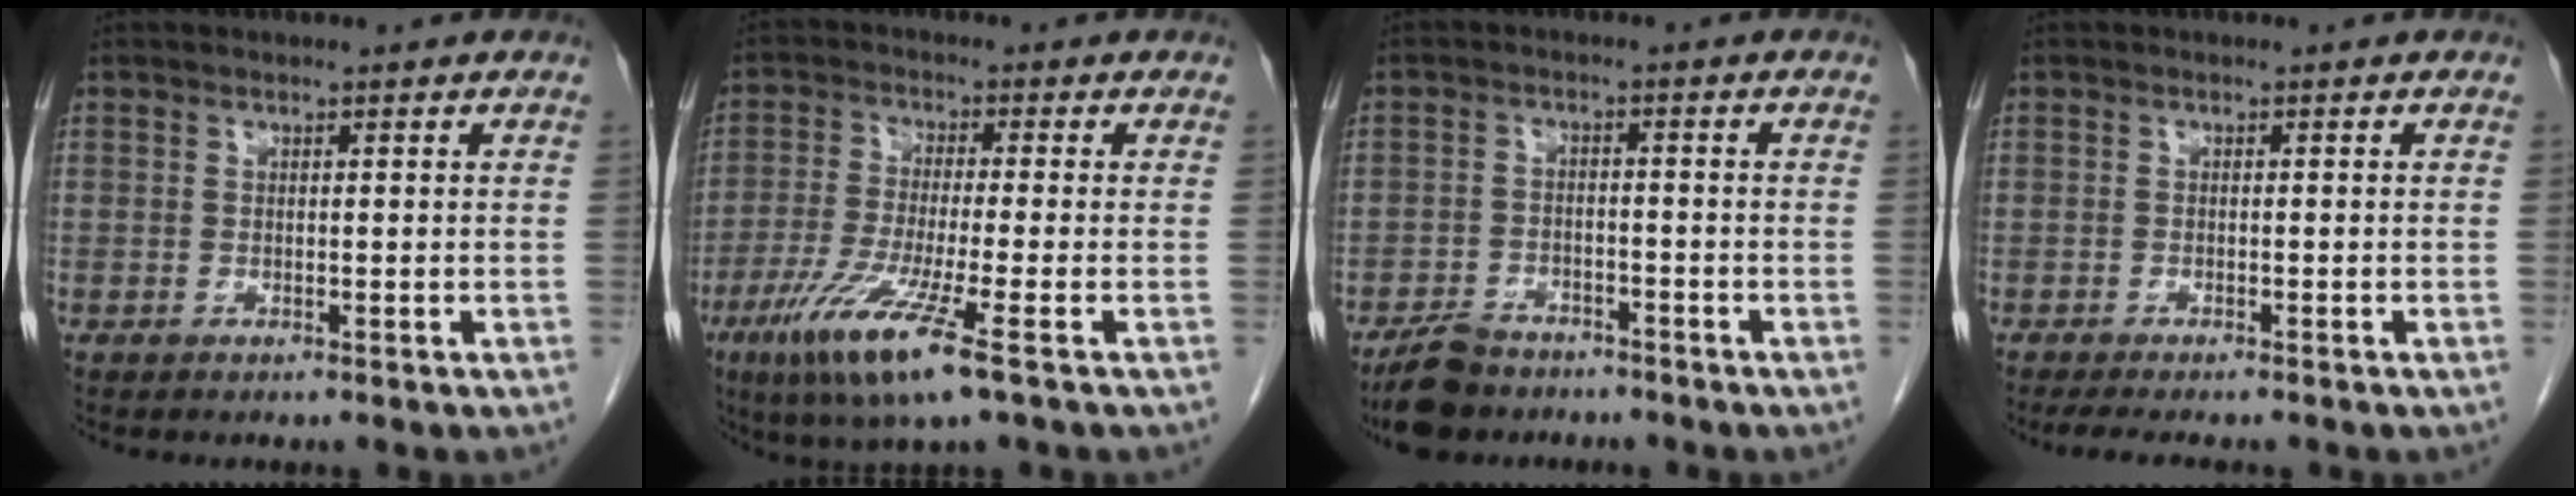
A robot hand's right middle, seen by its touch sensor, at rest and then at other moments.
{"total": 10.3, "force": [-5.2, 0.0, 8.9], "torque": [-0.182, -0.033, -0.096]}
{"total": 6.3, "force": [-5.2, 2.7, 2.2], "torque": [-0.051, -0.007, -0.093]}
{"total": 5.1, "force": [-4.2, 0.7, 2.7], "torque": [-0.036, -0.012, -0.061]}